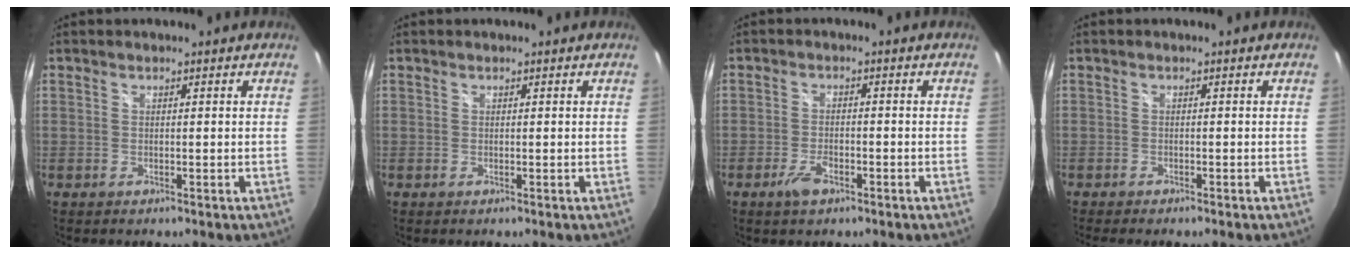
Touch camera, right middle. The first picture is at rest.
{"total": 0.0}
{"total": 3.8, "force": [-2.4, 1.8, 2.4], "torque": [-0.056, -0.004, -0.043]}
{"total": 2.4, "force": [-2.1, -0.1, 1.1], "torque": [-0.024, -0.012, -0.032]}